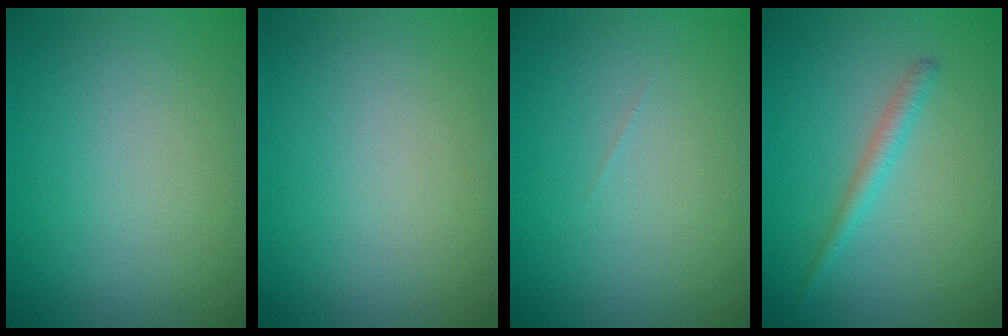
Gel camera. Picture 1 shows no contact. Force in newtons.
{"total": 0.0}
{"total": 0.0}
{"total": 1.5, "press": 1.5, "slide": 0.2}